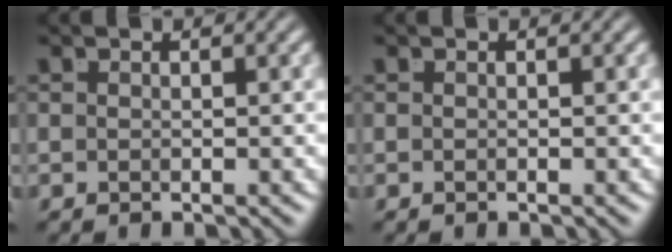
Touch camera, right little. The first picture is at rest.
{"total": 0.0}